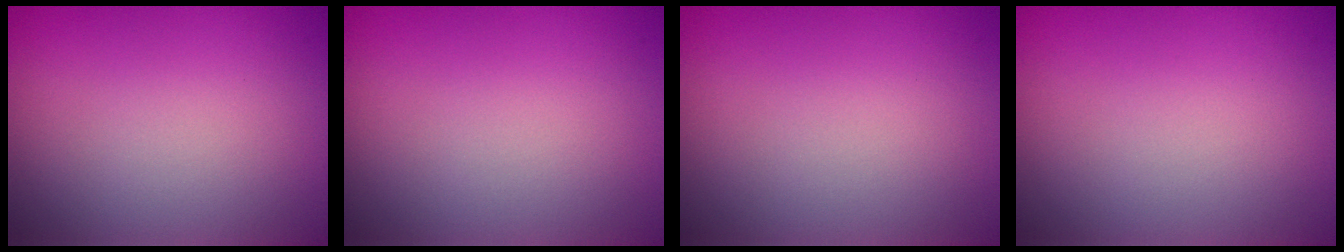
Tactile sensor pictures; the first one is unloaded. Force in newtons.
{"total": 0.0}
{"total": 0.0}
{"total": 0.0}